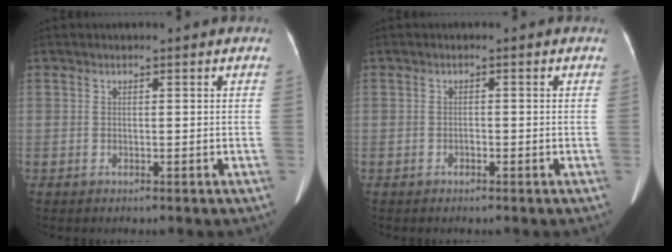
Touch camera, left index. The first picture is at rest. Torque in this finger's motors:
{"motor_torque": [0.04, -0.03, -0.01, -0.01]}